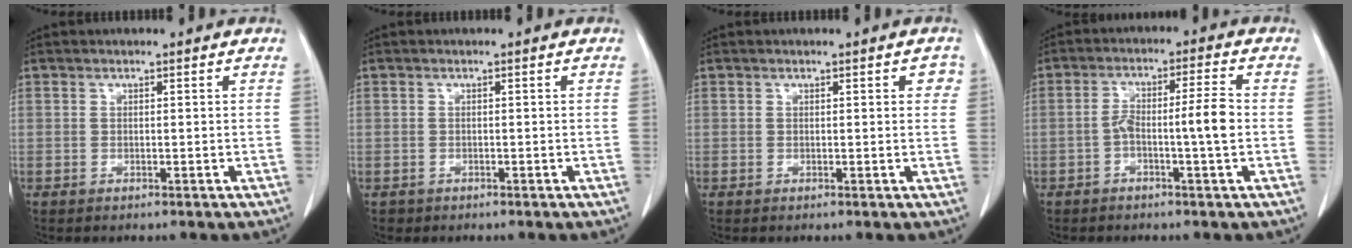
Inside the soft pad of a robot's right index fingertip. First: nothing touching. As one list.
[{"total": 0.9, "force": [-0.5, 0.7, -0.2], "torque": [-0.010, 0.002, -0.007]}, {"total": 1.8, "force": [0.6, 0.8, 1.5], "torque": [-0.011, 0.004, 0.004]}, {"total": 5.9, "force": [-1.4, -0.1, 5.7], "torque": [-0.105, 0.018, -0.021]}]